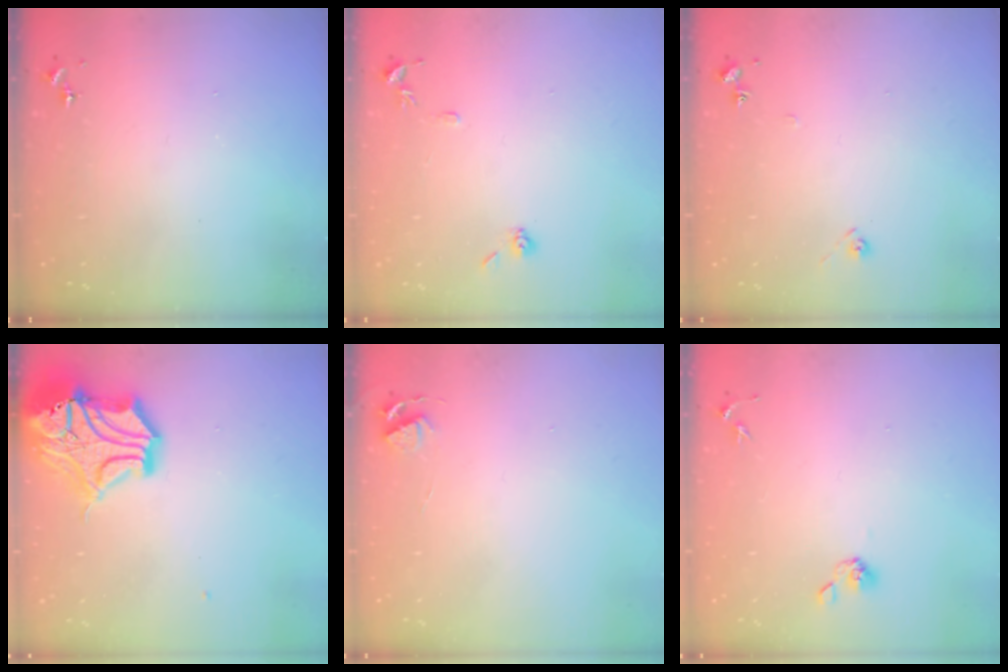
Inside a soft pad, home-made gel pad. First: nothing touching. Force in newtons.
{"total": 7.2, "press": 7.2, "slide": 0.8}
{"total": 6.2, "press": 6.2, "slide": 0.6}
{"total": 18.3, "press": 18.2, "slide": 2.4}
{"total": 3.9, "press": 3.8, "slide": 0.5}
{"total": 5.0, "press": 4.7, "slide": 1.7}